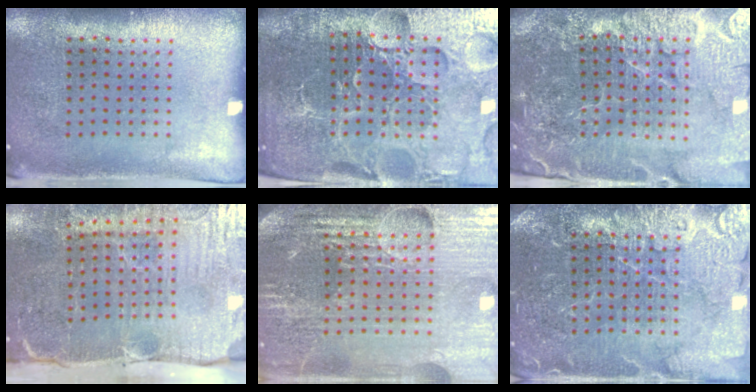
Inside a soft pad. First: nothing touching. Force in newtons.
{"total": 6.6, "press": 5.9, "slide": 3.1}
{"total": 6.0, "press": 5.3, "slide": 2.6}
{"total": 5.2, "press": 4.4, "slide": 2.8}
{"total": 5.7, "press": 5.1, "slide": 2.5}
{"total": 4.3, "press": 4.2, "slide": 0.7}